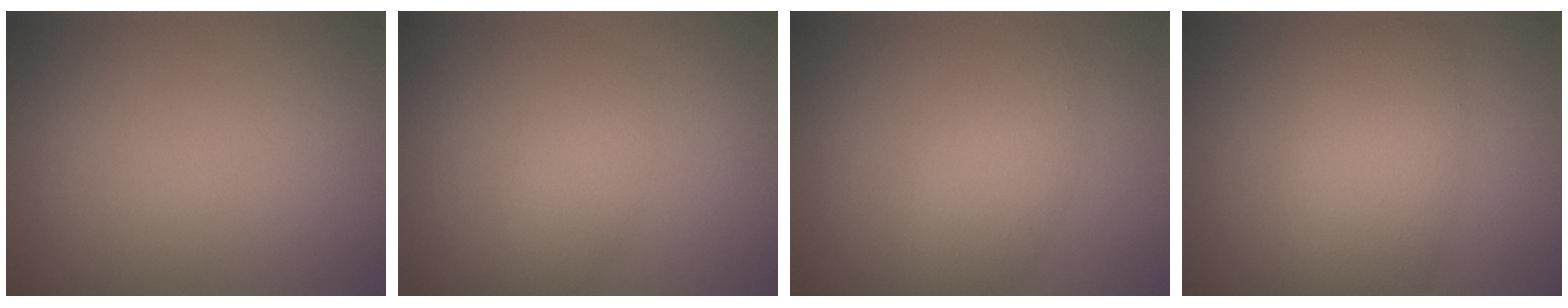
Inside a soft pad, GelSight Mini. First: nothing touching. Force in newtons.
{"total": 1.7, "press": 1.7, "slide": 0.1}
{"total": 2.9, "press": 2.9, "slide": 0.1}
{"total": 5.4, "press": 5.4, "slide": 0.3}